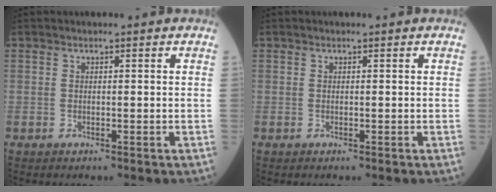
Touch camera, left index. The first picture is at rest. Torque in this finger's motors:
{"motor_torque": [0.00, 0.00, 0.00, 0.00]}